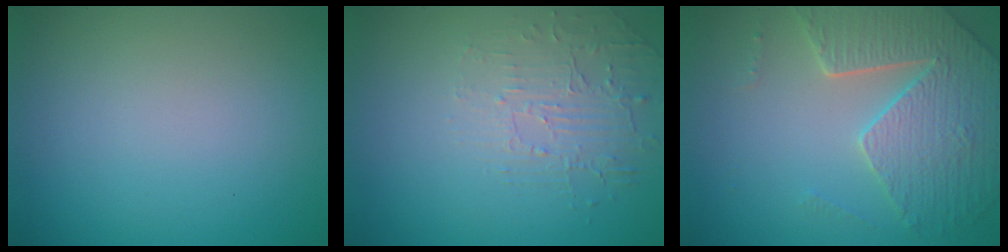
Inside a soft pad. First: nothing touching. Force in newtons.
{"total": 1.9, "press": 1.0, "slide": 1.6}
{"total": 5.2, "press": 4.6, "slide": 2.5}